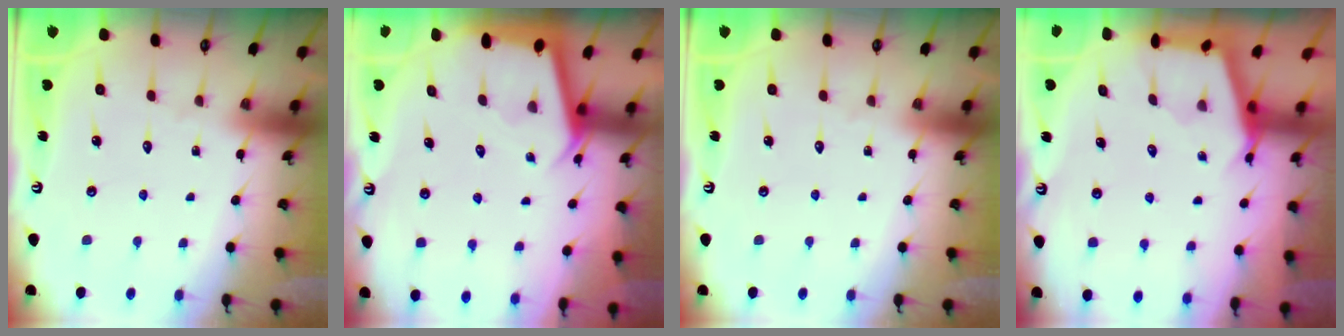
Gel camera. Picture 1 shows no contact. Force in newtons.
{"total": 2.9, "press": 2.9, "slide": 0.3}
{"total": 0.0}
{"total": 2.0, "press": 2.0, "slide": 0.2}